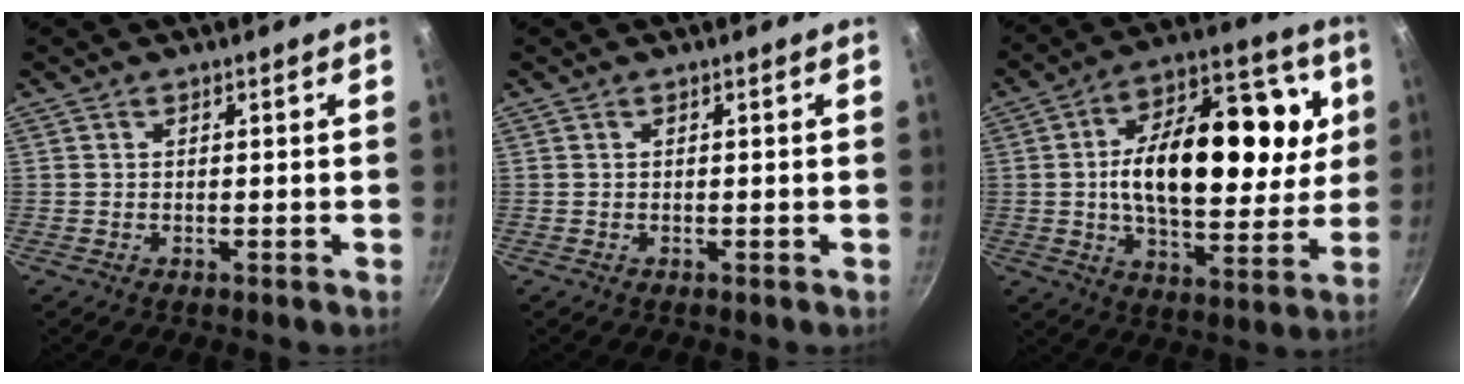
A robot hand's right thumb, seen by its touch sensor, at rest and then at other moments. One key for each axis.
{"total": 0.0}
{"total": 25.7, "fx": 4.1, "fy": 14.3, "fz": 20.9, "tx": -0.303, "ty": 0.008, "tz": 0.050}